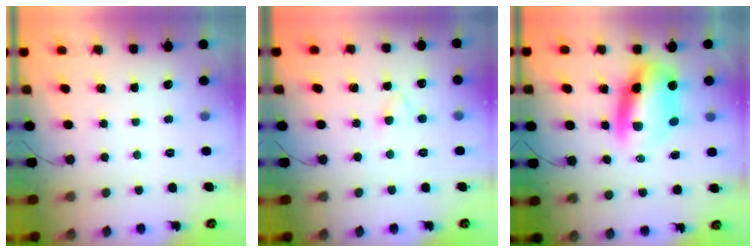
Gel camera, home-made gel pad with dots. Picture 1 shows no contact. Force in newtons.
{"total": 2.4, "press": 2.1, "slide": 1.1}
{"total": 10.9, "press": 10.5, "slide": 2.9}